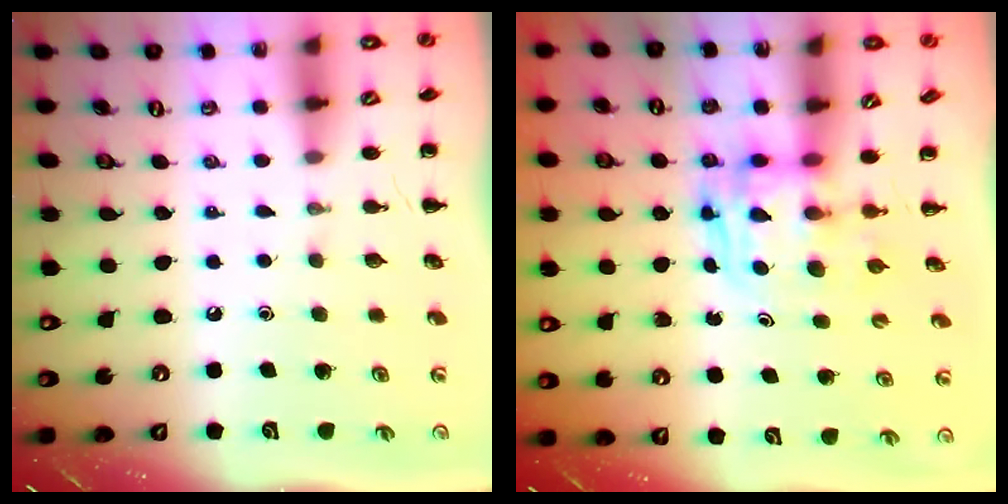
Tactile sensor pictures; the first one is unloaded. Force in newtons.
{"total": 2.6, "press": 2.6, "slide": 0.2}